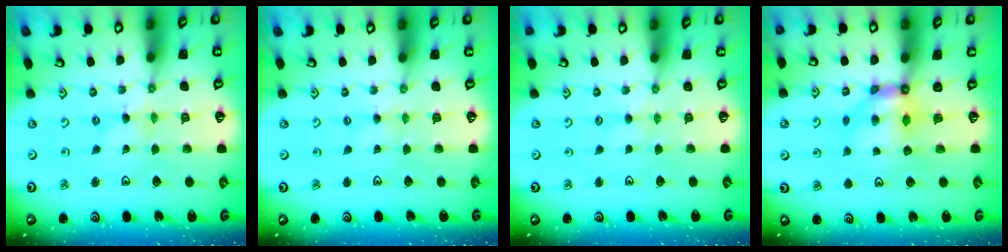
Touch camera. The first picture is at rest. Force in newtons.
{"total": 1.4, "press": 1.4, "slide": 0.3}
{"total": 3.1, "press": 3.1, "slide": 0.5}
{"total": 6.2, "press": 6.2, "slide": 0.2}